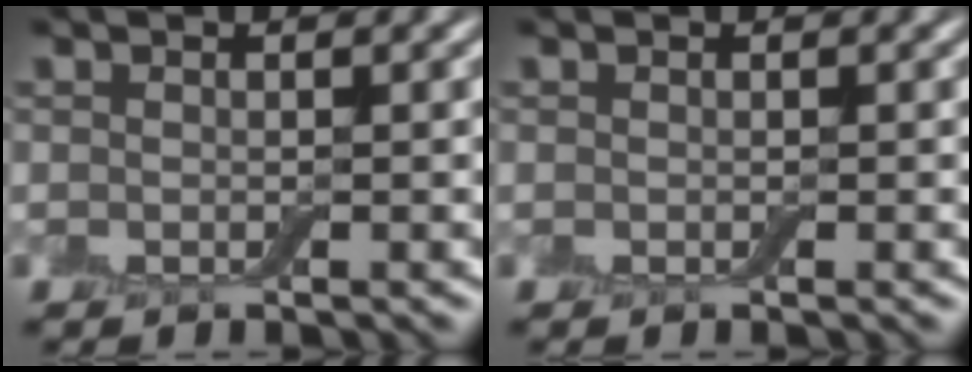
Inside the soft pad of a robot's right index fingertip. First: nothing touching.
{"total": 0.0}